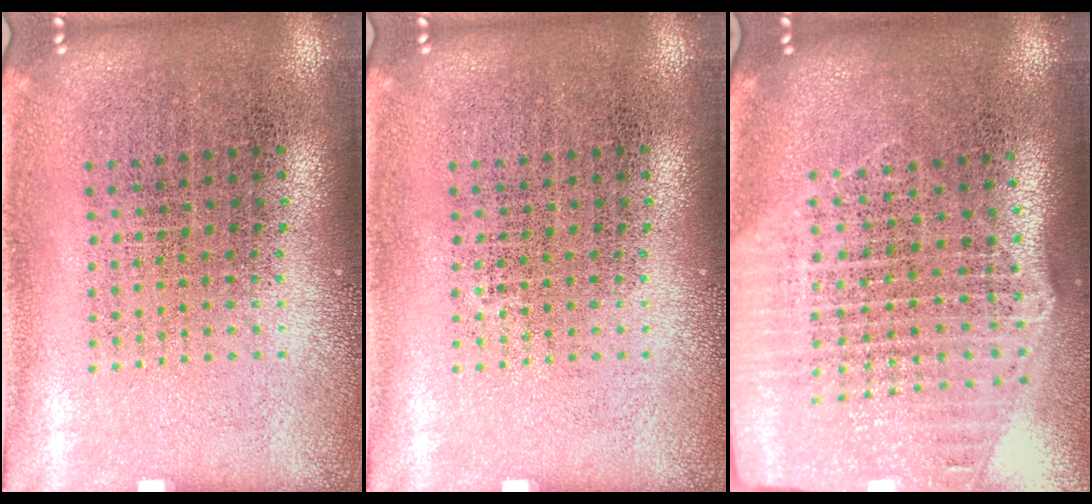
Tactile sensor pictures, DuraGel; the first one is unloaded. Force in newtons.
{"total": 0.0}
{"total": 2.6, "press": 2.3, "slide": 1.3}